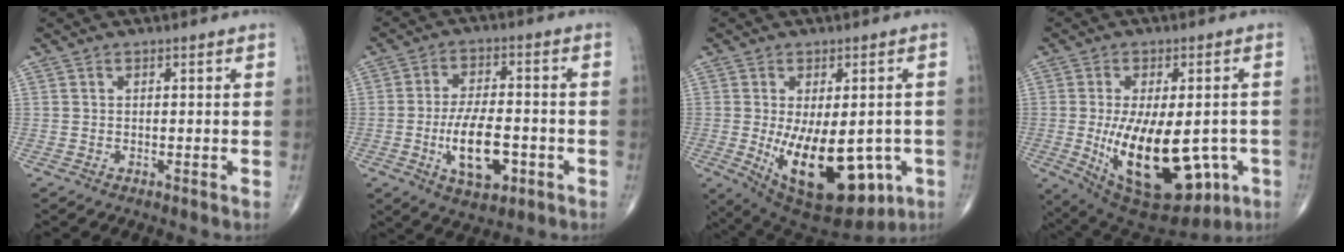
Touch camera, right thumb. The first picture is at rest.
{"total": 11.4, "force": [-3.3, 5.4, 9.5], "torque": [-0.157, 0.011, -0.052]}
{"total": 19.9, "force": [-5.3, 10.1, 16.3], "torque": [-0.225, -0.019, -0.049]}
{"total": 22.1, "force": [-5.0, 11.0, 18.5], "torque": [-0.286, -0.019, -0.043]}